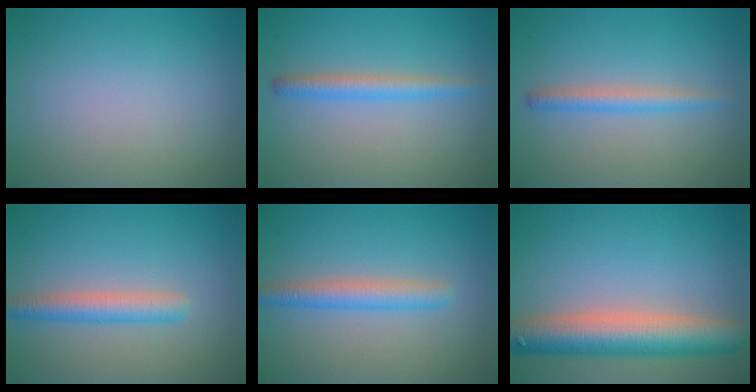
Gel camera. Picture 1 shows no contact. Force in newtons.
{"total": 2.2, "press": 2.2, "slide": 0.2}
{"total": 2.1, "press": 2.1, "slide": 0.1}
{"total": 3.0, "press": 3.0, "slide": 0.1}
{"total": 2.9, "press": 2.9, "slide": 0.0}
{"total": 7.6, "press": 7.6, "slide": 0.4}